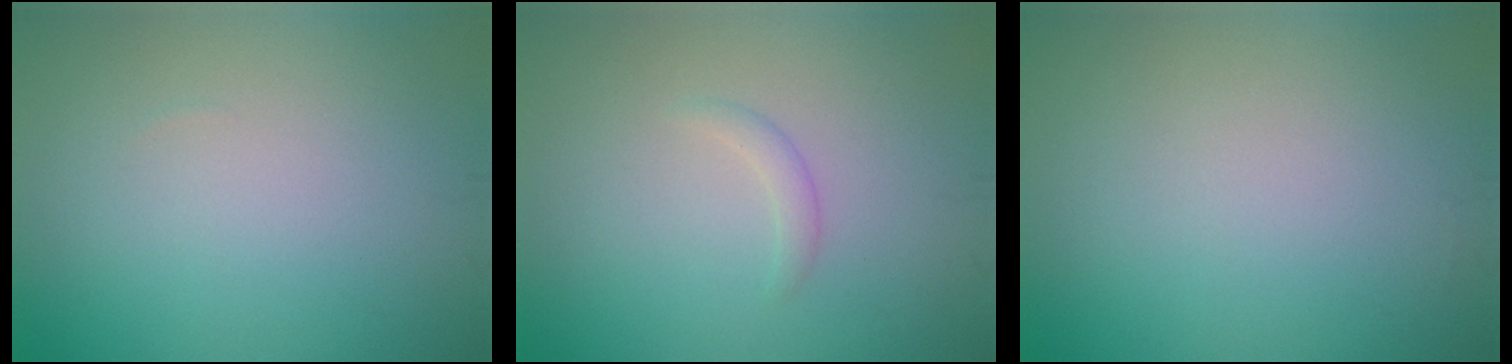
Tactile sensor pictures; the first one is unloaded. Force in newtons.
{"total": 1.0, "press": 1.0, "slide": 0.0}
{"total": 0.0}